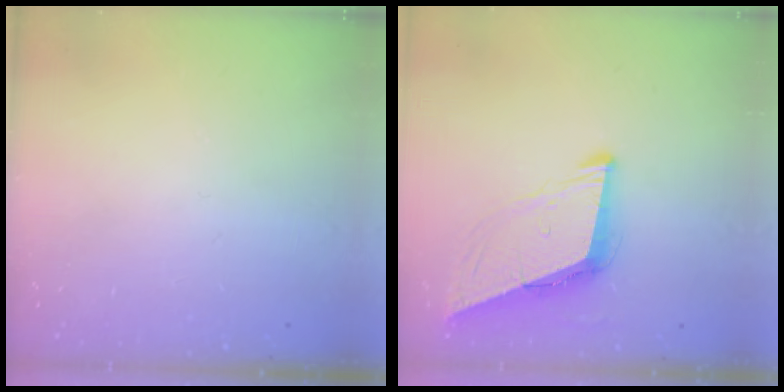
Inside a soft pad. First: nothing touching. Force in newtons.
{"total": 8.6, "press": 7.7, "slide": 3.8}